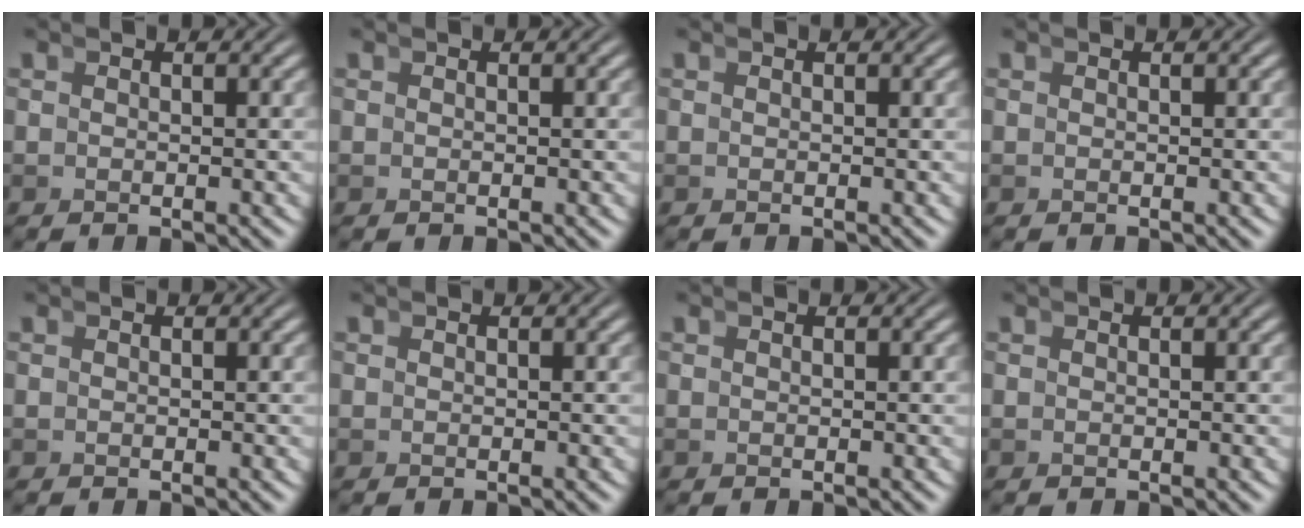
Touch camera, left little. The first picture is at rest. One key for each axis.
{"total": 0.0}
{"total": 0.0}
{"total": 0.0}
{"total": 0.0}
{"total": 0.0}
{"total": 0.0}
{"total": 0.0}